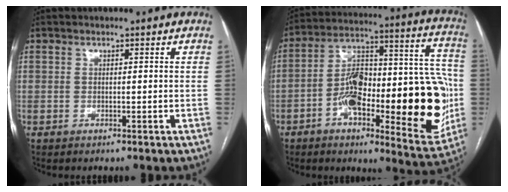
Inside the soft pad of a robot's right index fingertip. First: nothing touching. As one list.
[{"total": 28.2, "force": [-6.0, 8.5, 26.2], "torque": [-0.328, 0.025, -0.076]}]